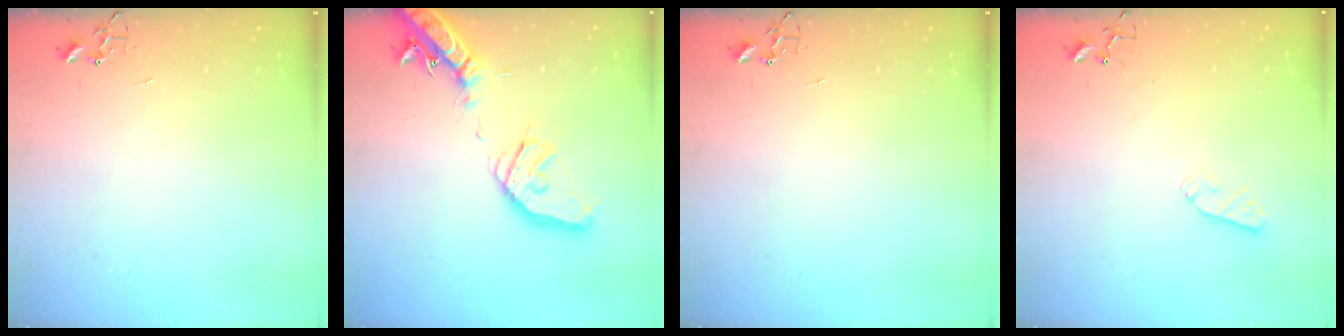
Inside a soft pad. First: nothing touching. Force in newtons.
{"total": 20.7, "press": 20.4, "slide": 3.6}
{"total": 0.0}
{"total": 5.2, "press": 5.2, "slide": 0.8}